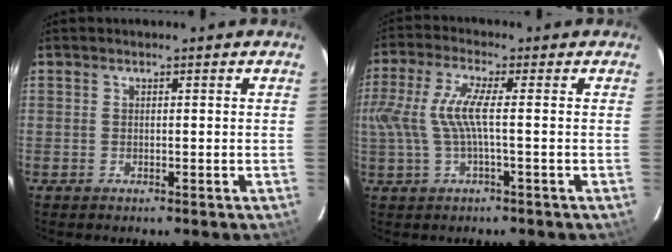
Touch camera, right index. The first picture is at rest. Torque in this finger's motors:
{"motor_torque": [0.38, -0.07, 0.63, 0.15]}